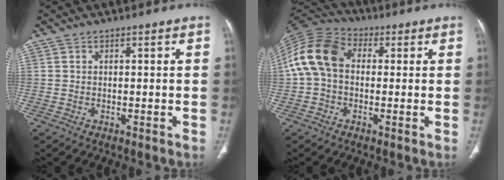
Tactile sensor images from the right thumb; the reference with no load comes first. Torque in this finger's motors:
{"motor_torque": [-0.58, 1.21, 0.59, -0.55, 0.15]}